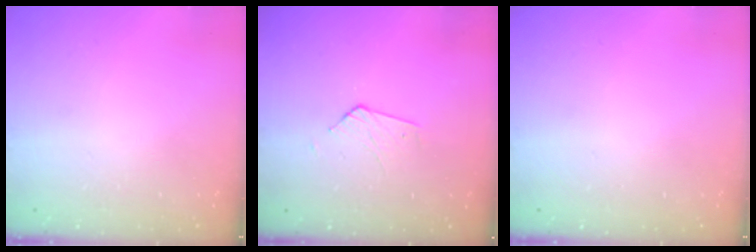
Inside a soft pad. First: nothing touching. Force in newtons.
{"total": 2.7, "press": 2.7, "slide": 0.2}
{"total": 0.0}